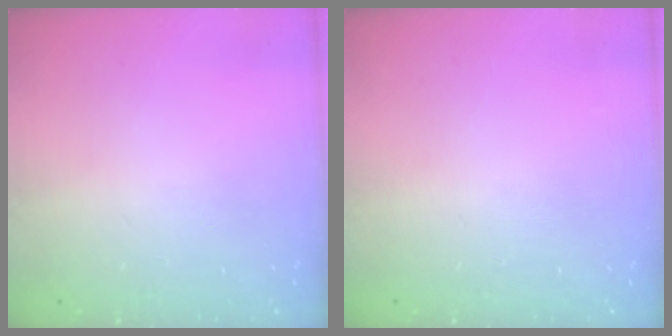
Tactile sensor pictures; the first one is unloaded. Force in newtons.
{"total": 0.0}